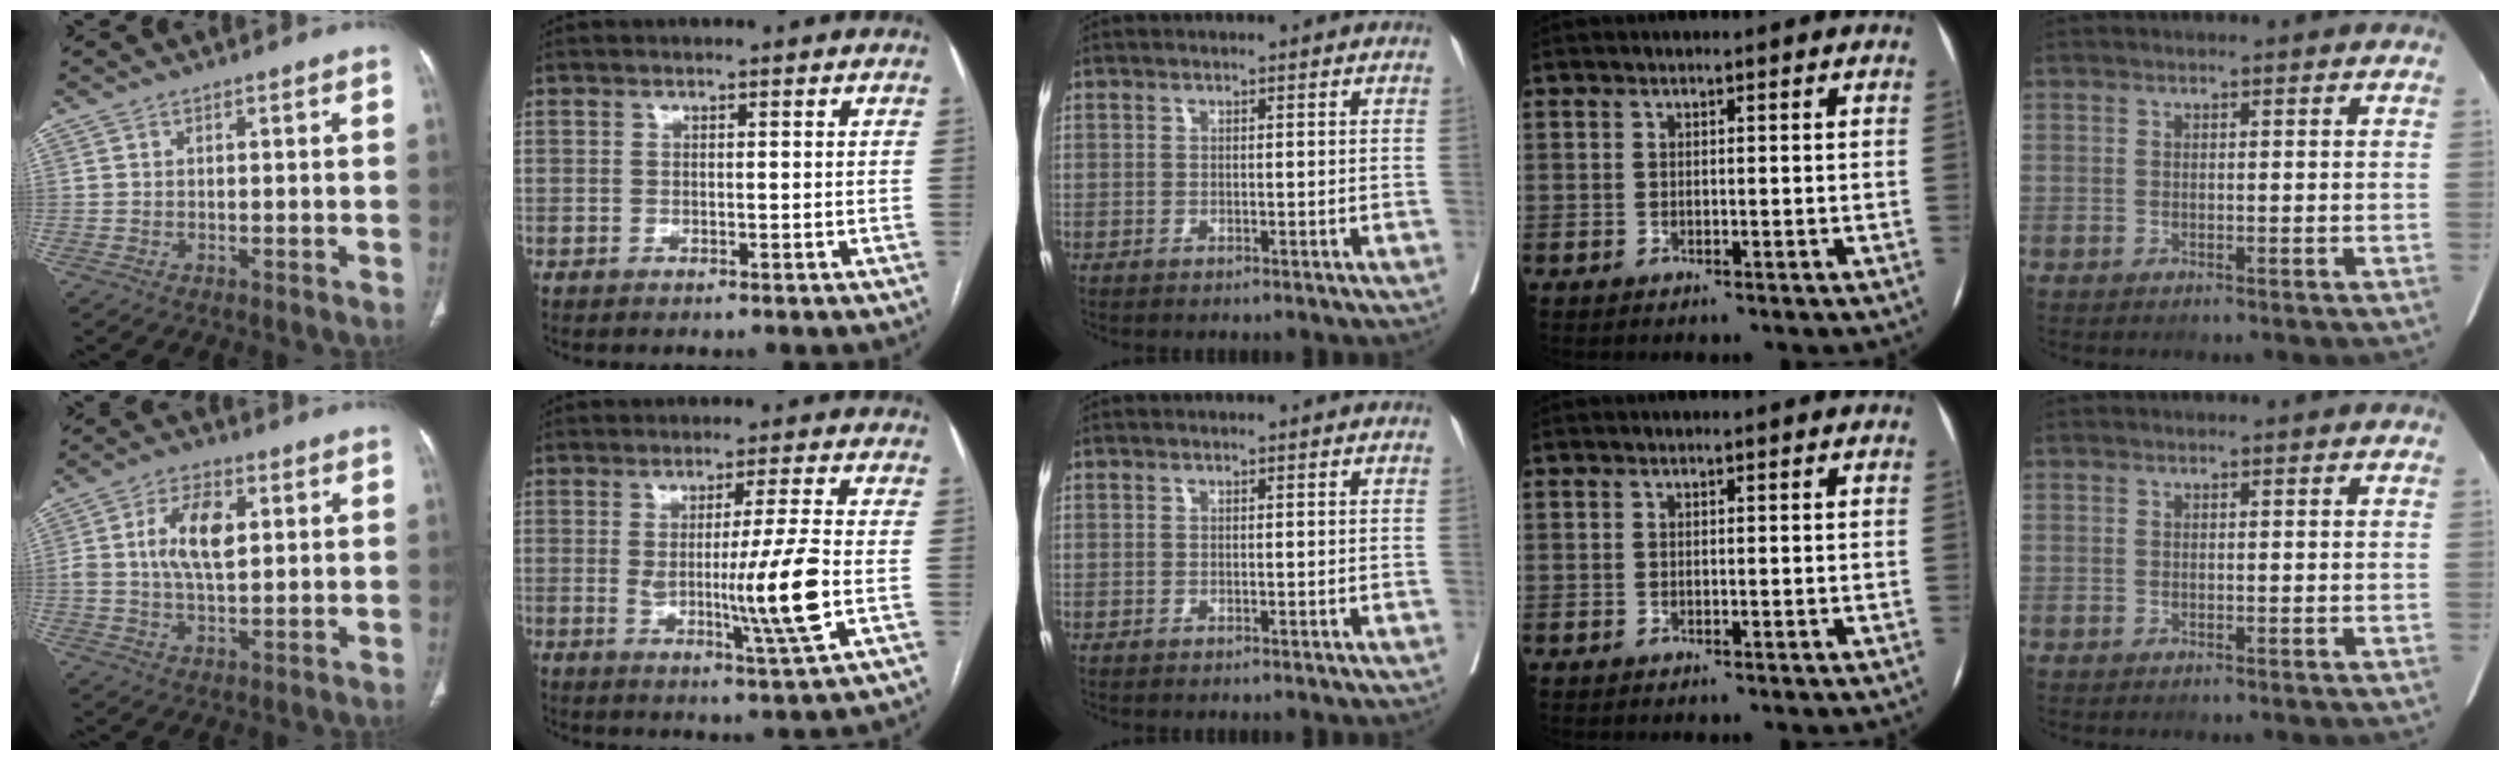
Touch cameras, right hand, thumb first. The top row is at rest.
{"thumb": {"total": 9.6, "force": [1.9, 5.0, 8.0], "torque": [-0.139, 0.002, 0.034]}, "index": {"total": 10.3, "force": [-0.9, -1.3, 10.2], "torque": [-0.168, -0.028, -0.013]}}